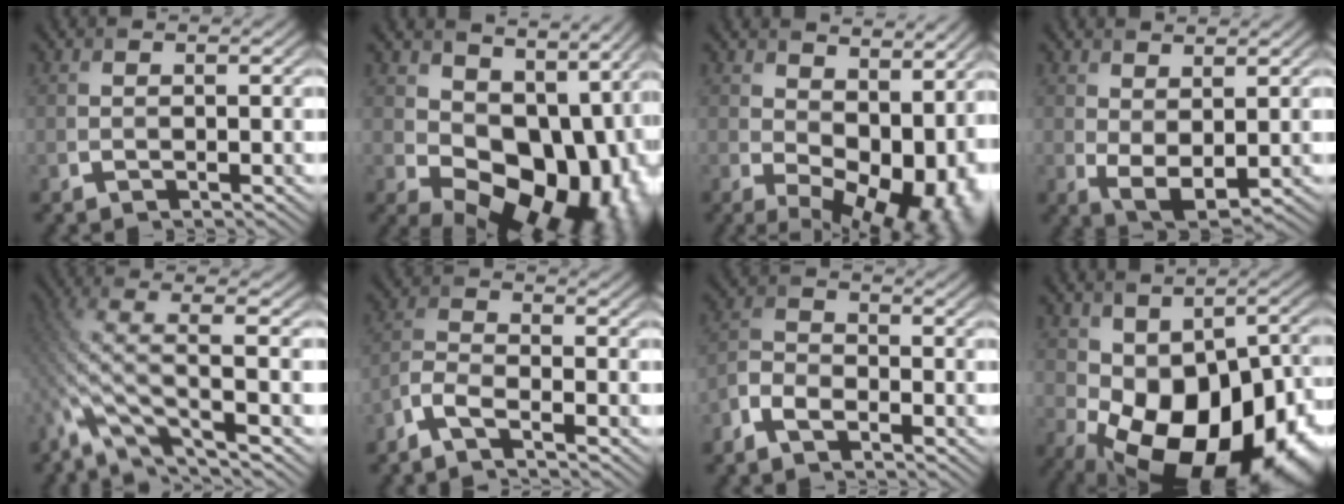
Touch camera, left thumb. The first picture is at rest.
{"total": 14.9, "force": [1.2, 10.8, 10.2], "torque": [-0.127, -0.029, 0.056]}
{"total": 13.0, "force": [1.8, 8.2, 9.9], "torque": [-0.129, -0.027, 0.063]}
{"total": 4.1, "force": [0.9, 2.3, 3.3], "torque": [-0.078, -0.008, 0.022]}
{"total": 5.8, "force": [-2.0, 1.2, 5.3], "torque": [-0.119, 0.012, -0.058]}
{"total": 3.4, "force": [-2.7, 0.8, 1.9], "torque": [-0.050, -0.002, -0.068]}
{"total": 3.7, "force": [-2.5, 1.9, 1.8], "torque": [-0.044, 0.001, -0.061]}
{"total": 18.5, "force": [-6.1, 11.1, 13.6], "torque": [-0.177, -0.031, -0.064]}